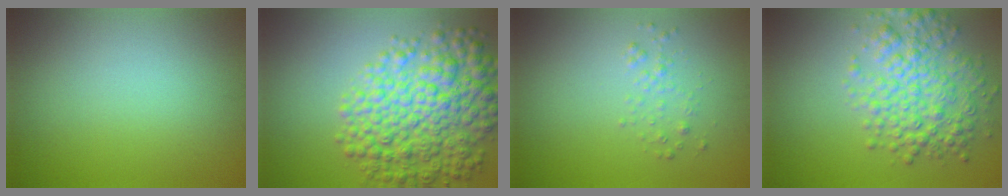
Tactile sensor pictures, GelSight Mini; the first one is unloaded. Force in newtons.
{"total": 8.9, "press": 8.9, "slide": 0.2}
{"total": 1.0, "press": 1.0, "slide": 0.1}
{"total": 5.5, "press": 5.5, "slide": 0.1}